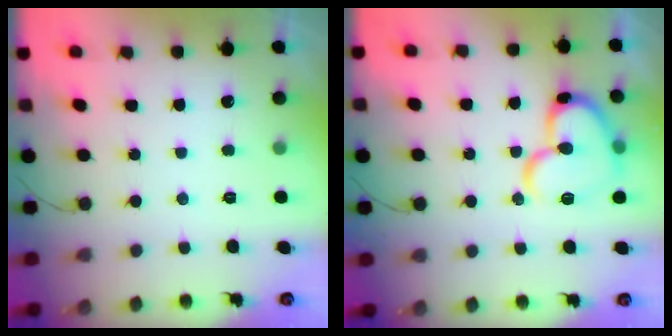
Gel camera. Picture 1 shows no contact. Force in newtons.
{"total": 16.2, "press": 16.1, "slide": 1.7}